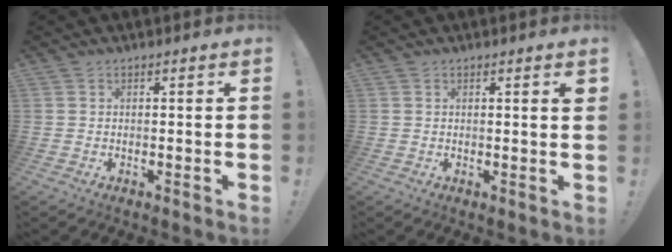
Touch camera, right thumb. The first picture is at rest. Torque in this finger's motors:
{"motor_torque": [-0.11, 0.15, 0.46, 0.07, 0.00]}